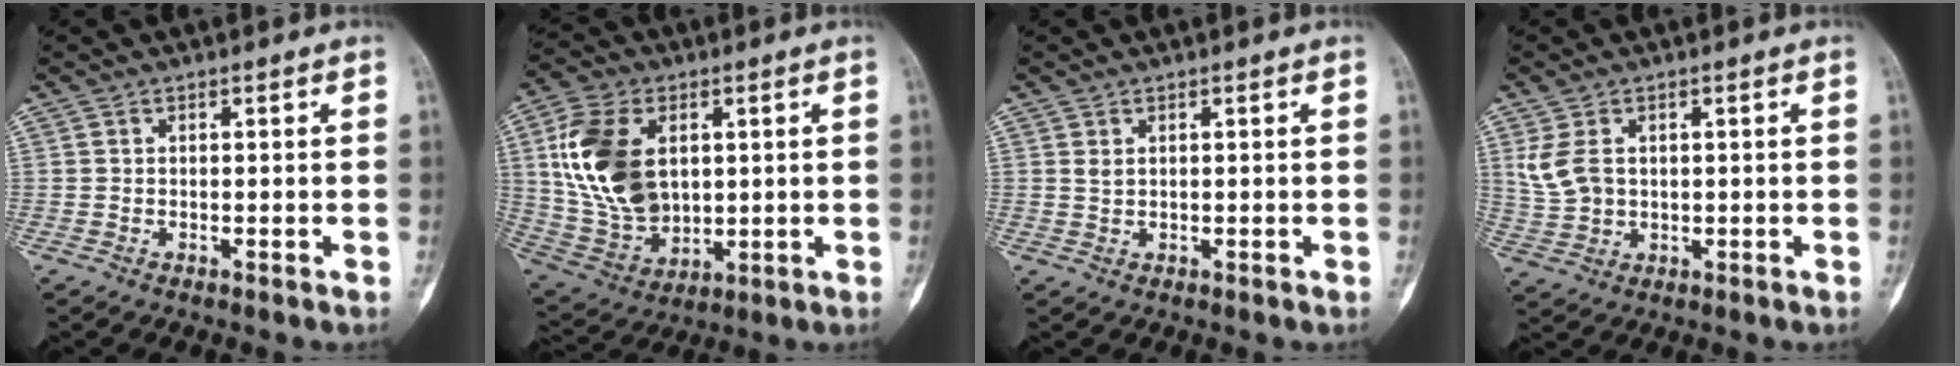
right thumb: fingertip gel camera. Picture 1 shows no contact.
{"total": 17.8, "force": [3.7, 11.8, 12.8], "torque": [-0.237, -0.009, 0.083]}
{"total": 1.0, "force": [0.4, 0.6, 0.6], "torque": [-0.004, -0.002, 0.010]}
{"total": 5.5, "force": [1.2, 3.9, 3.7], "torque": [-0.074, 0.000, 0.033]}